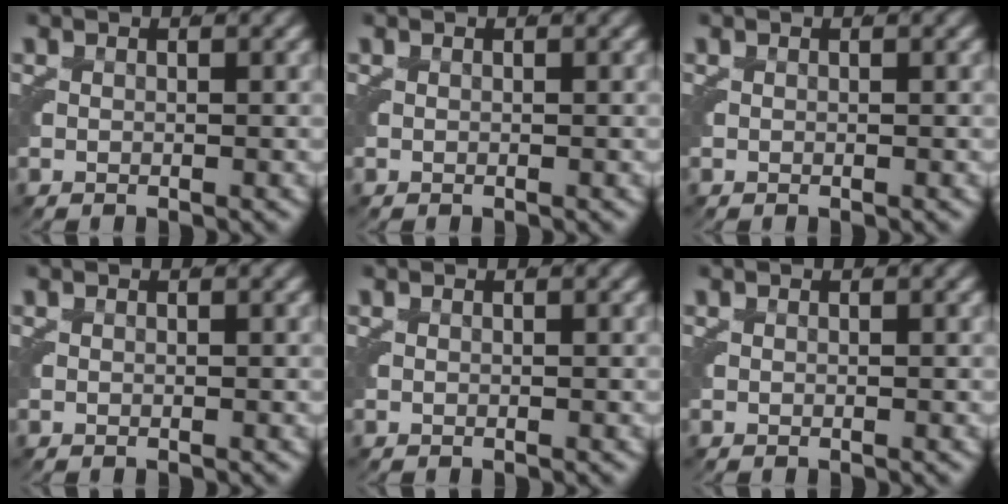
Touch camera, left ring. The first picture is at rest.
{"total": 0.0}
{"total": 0.0}
{"total": 0.0}
{"total": 0.0}
{"total": 0.0}